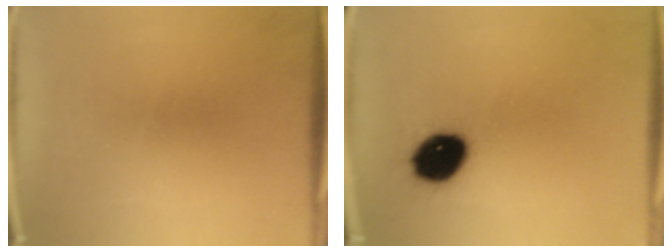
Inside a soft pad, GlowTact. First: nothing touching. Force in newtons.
{"total": 13.7}